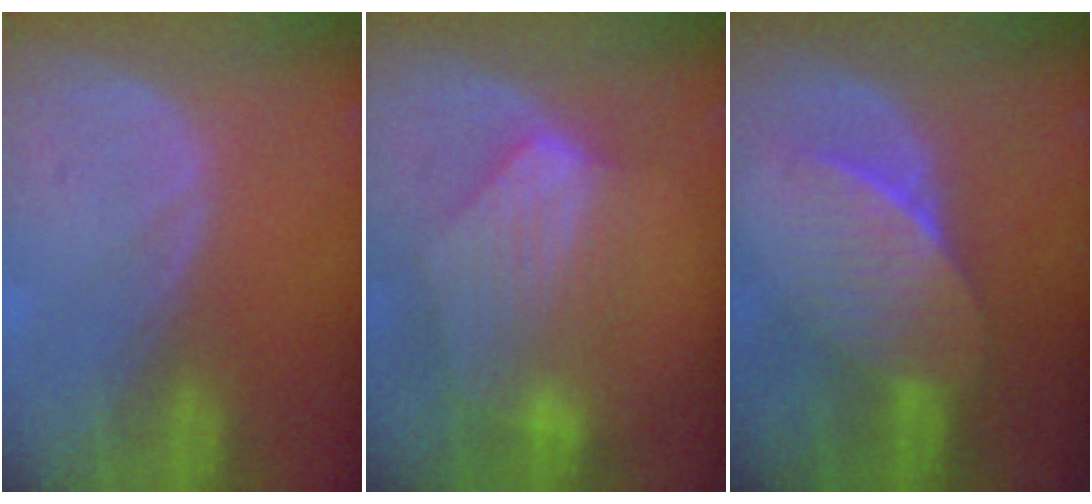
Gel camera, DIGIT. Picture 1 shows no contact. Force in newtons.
{"total": 7.9, "press": 7.6, "slide": 2.2}
{"total": 7.3, "press": 6.7, "slide": 2.9}